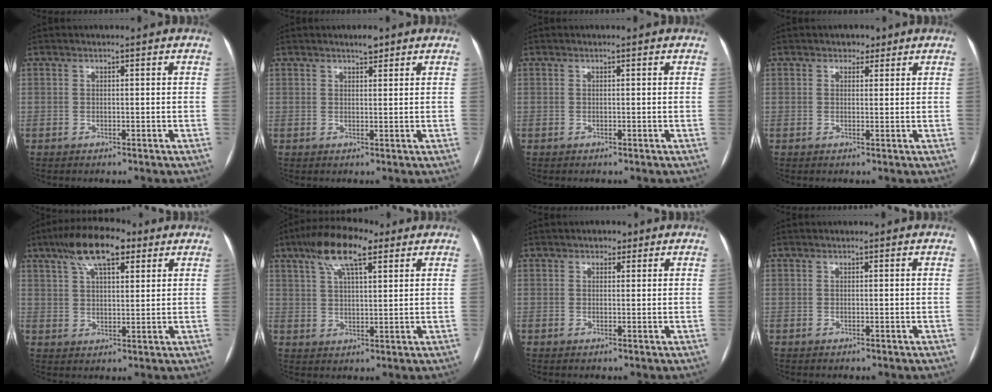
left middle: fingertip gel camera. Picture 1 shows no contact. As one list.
[{"total": 1.8, "force": [1.5, 0.5, 1.0], "torque": [-0.018, 0.001, 0.023]}, {"total": 0.0}, {"total": 1.8, "force": [1.2, 1.3, 0.5], "torque": [-0.005, 0.000, 0.014]}, {"total": 10.8, "force": [6.4, 3.7, 7.9], "torque": [-0.145, 0.026, 0.111]}, {"total": 10.5, "force": [6.0, 3.0, 8.0], "torque": [-0.152, 0.024, 0.103]}, {"total": 1.5, "force": [0.9, 1.0, 0.6], "torque": [-0.008, 0.002, 0.011]}, {"total": 0.0}]